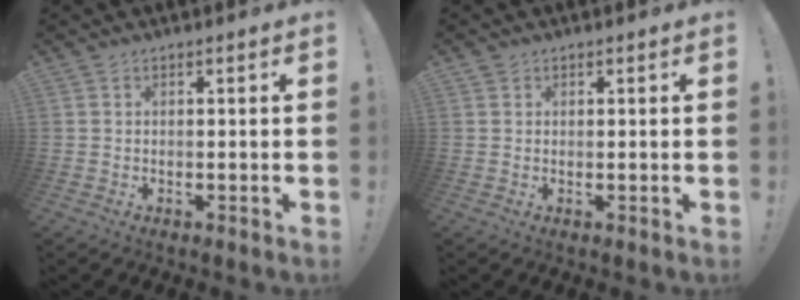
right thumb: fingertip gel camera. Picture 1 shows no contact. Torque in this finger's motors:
{"motor_torque": [0.09, -0.07, -0.06, 0.02, 0.00]}